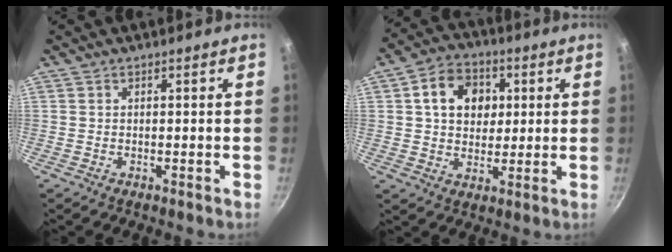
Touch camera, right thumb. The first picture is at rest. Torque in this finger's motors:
{"motor_torque": [-0.17, 2.47, 0.92, -0.37, 0.05]}